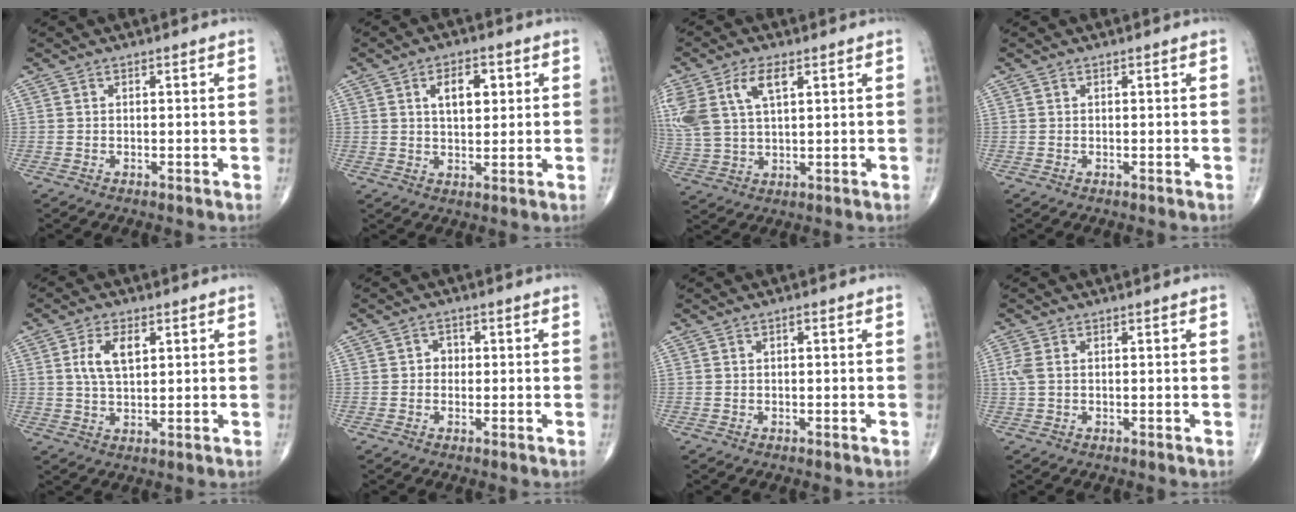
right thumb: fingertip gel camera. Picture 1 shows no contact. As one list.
[{"total": 3.1, "force": [1.0, 1.6, 2.5], "torque": [-0.038, -0.003, 0.017]}, {"total": 12.3, "force": [4.9, 6.3, 9.3], "torque": [-0.219, 0.002, 0.101]}, {"total": 0.0}, {"total": 6.1, "force": [1.9, 3.1, 4.9], "torque": [-0.094, -0.004, 0.038]}, {"total": 2.0, "force": [0.0, 1.8, 0.9], "torque": [0.000, 0.006, -0.006]}, {"total": 0.5, "force": [0.1, 0.2, 0.4], "torque": [-0.008, 0.001, 0.001]}, {"total": 2.3, "force": [0.4, 1.3, 1.8], "torque": [-0.061, 0.009, 0.010]}]